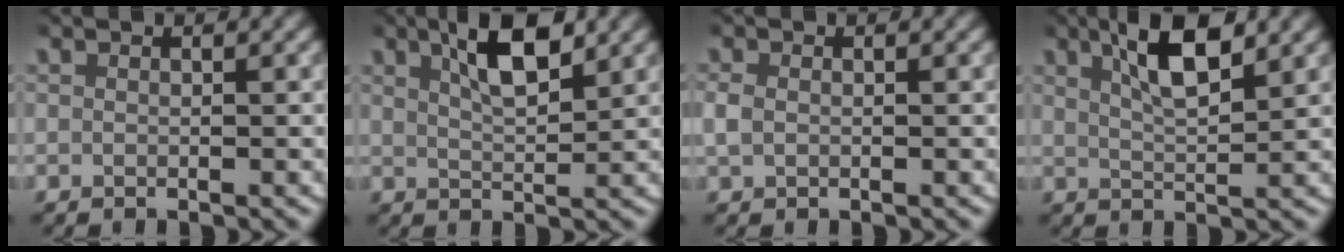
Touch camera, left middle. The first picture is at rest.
{"total": 4.8, "force": [2.8, 1.4, 3.7], "torque": [-0.064, 0.003, 0.045]}
{"total": 1.4, "force": [0.0, 1.1, 0.9], "torque": [-0.030, -0.001, 0.002]}
{"total": 5.3, "force": [2.9, 1.4, 4.1], "torque": [-0.079, 0.003, 0.048]}